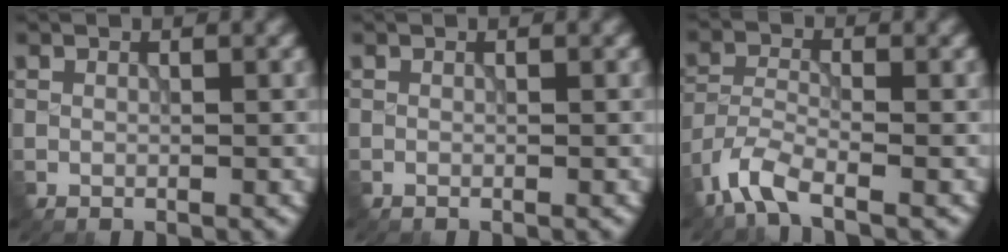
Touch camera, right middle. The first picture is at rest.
{"total": 0.0}
{"total": 4.4, "force": [-3.4, 1.2, 2.6], "torque": [-0.058, -0.009, -0.079]}